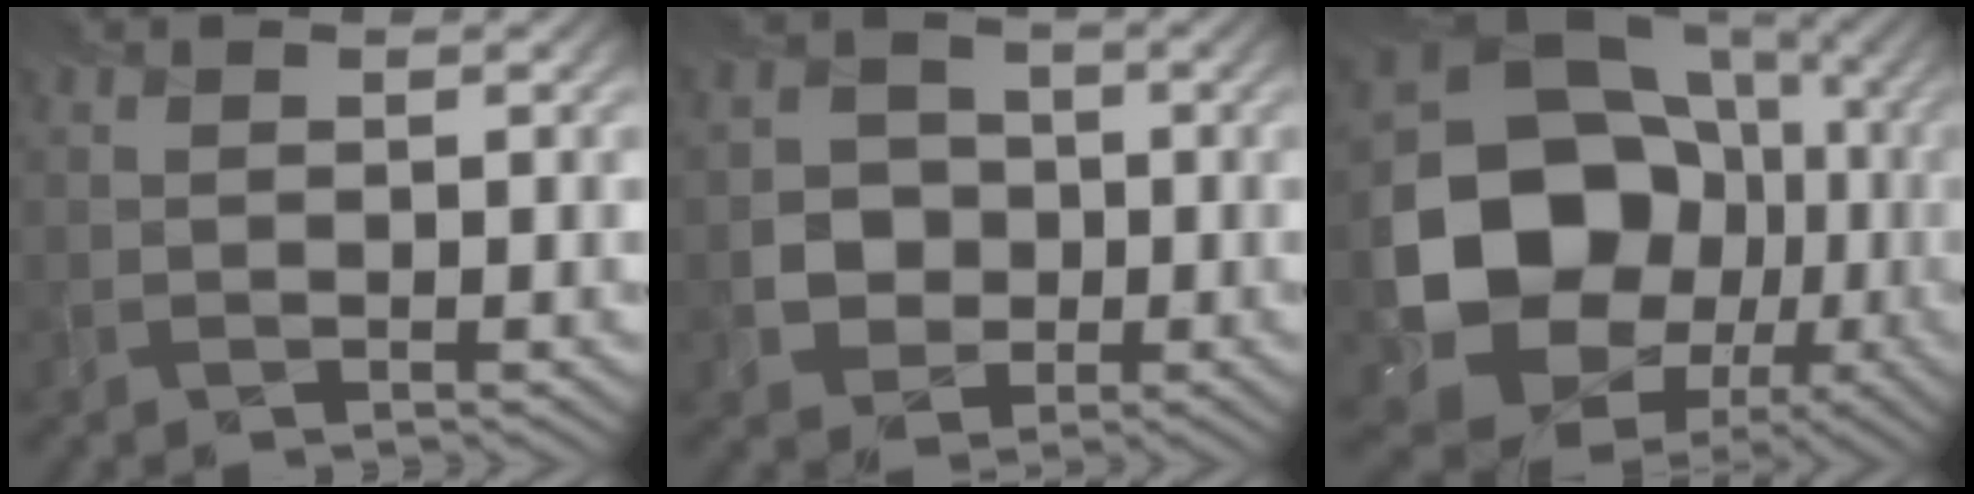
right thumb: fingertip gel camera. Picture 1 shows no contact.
{"total": 4.5, "force": [-0.7, 4.3, 0.9], "torque": [-0.014, -0.003, -0.027]}
{"total": 17.5, "force": [-2.3, 15.1, 8.5], "torque": [-0.178, -0.043, -0.030]}